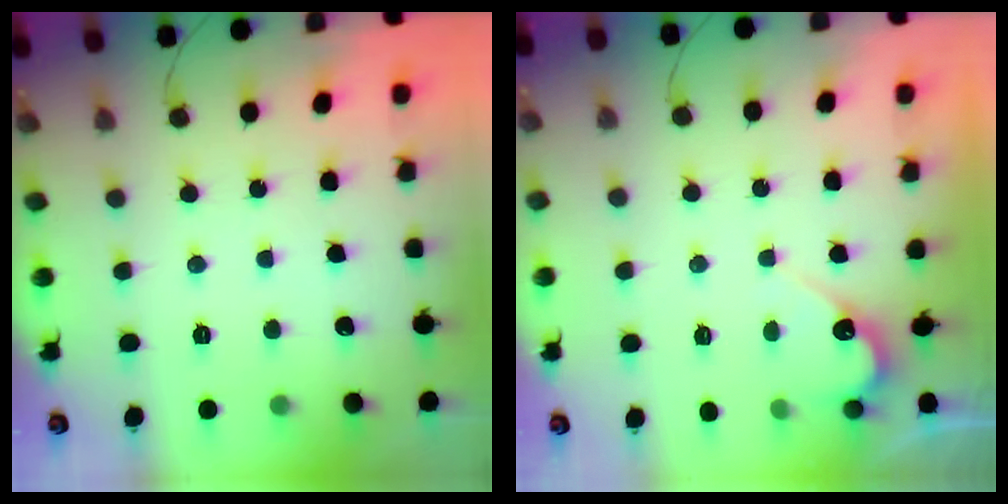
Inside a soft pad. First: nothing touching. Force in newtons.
{"total": 5.0, "press": 5.0, "slide": 0.4}